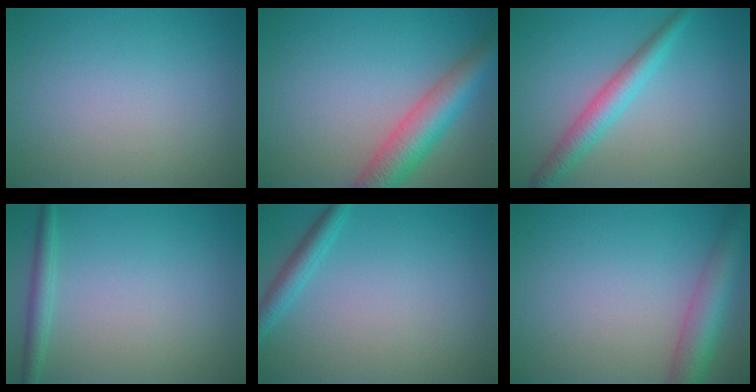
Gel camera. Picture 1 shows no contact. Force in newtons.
{"total": 5.9, "press": 5.9, "slide": 0.2}
{"total": 3.4, "press": 3.4, "slide": 0.1}
{"total": 1.8, "press": 1.8, "slide": 0.1}
{"total": 2.1, "press": 2.1, "slide": 0.1}
{"total": 4.9, "press": 4.9, "slide": 0.2}